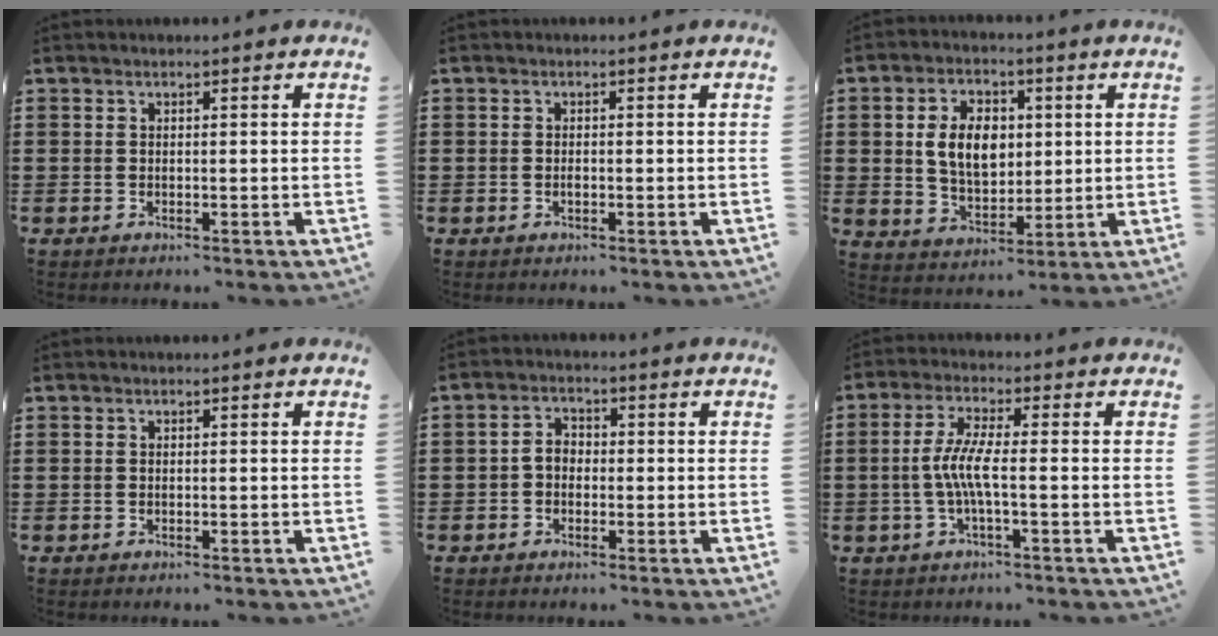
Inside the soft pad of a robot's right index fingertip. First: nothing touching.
{"total": 0.7, "force": [-0.2, 0.4, 0.4], "torque": [-0.010, -0.001, -0.004]}
{"total": 8.3, "force": [1.2, 5.7, 5.9], "torque": [-0.126, 0.008, 0.015]}
{"total": 0.0}
{"total": 2.6, "force": [-0.6, 1.9, 1.7], "torque": [-0.036, 0.007, -0.013]}
{"total": 5.4, "force": [-1.0, 0.7, 5.3], "torque": [-0.124, -0.010, -0.030]}